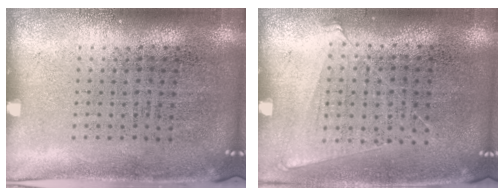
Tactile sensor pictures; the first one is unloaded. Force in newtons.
{"total": 1.0, "press": 0.9, "slide": 0.4}